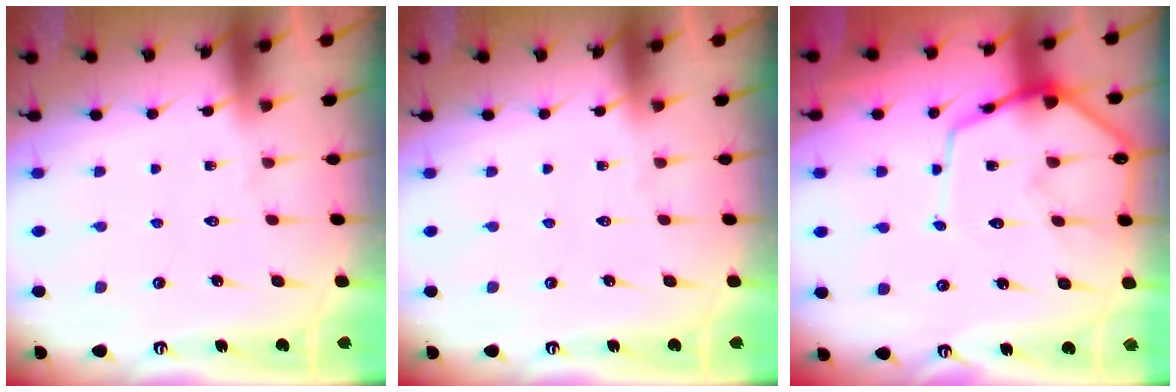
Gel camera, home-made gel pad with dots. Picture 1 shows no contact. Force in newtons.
{"total": 0.0}
{"total": 11.8, "press": 11.7, "slide": 1.2}